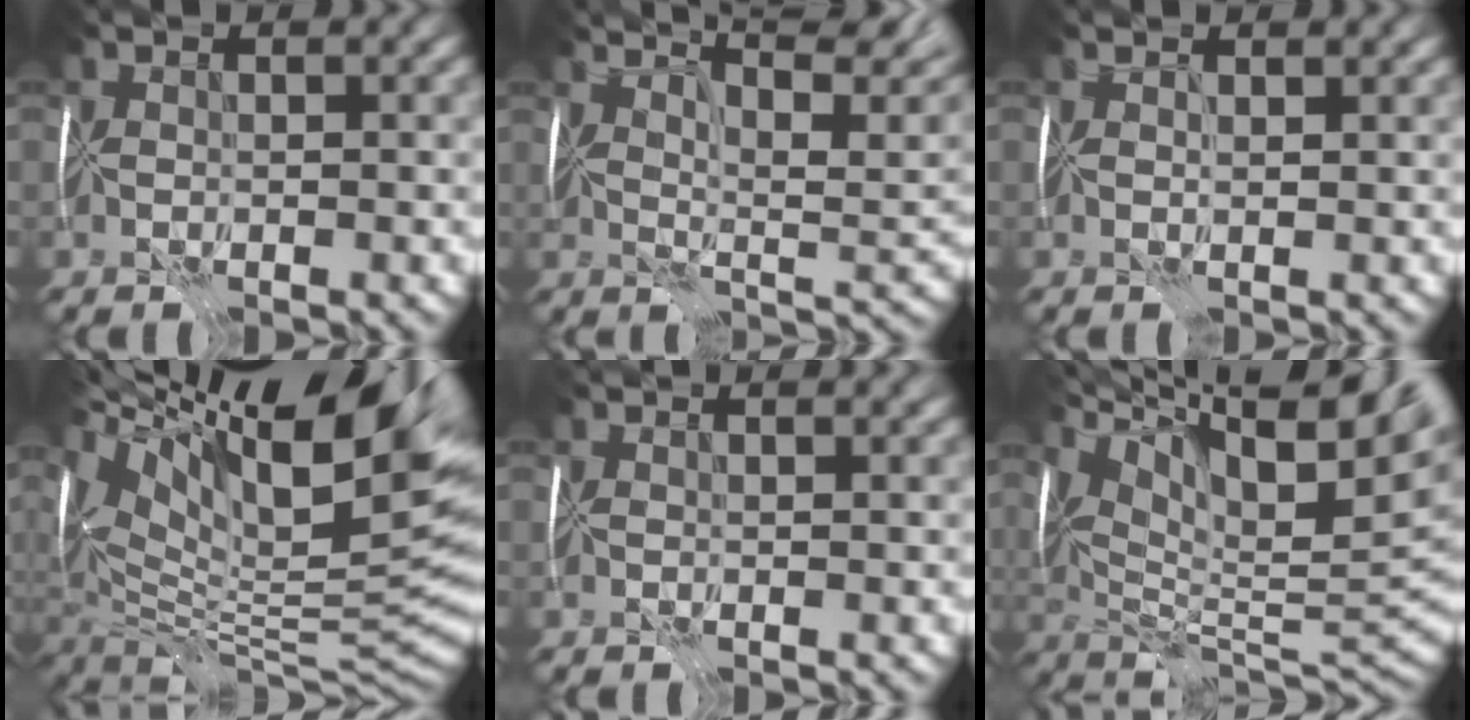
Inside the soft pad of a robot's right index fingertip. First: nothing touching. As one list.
[{"total": 9.5, "force": [6.2, 2.2, 6.9], "torque": [-0.096, 0.027, 0.084]}, {"total": 1.8, "force": [1.3, 0.4, 1.1], "torque": [-0.012, 0.005, 0.008]}, {"total": 17.9, "force": [8.2, 6.3, 14.6], "torque": [-0.222, 0.022, 0.151]}, {"total": 1.6, "force": [1.3, 0.4, 0.9], "torque": [-0.004, 0.004, 0.015]}, {"total": 16.9, "force": [8.8, 5.4, 13.4], "torque": [-0.215, 0.026, 0.153]}]